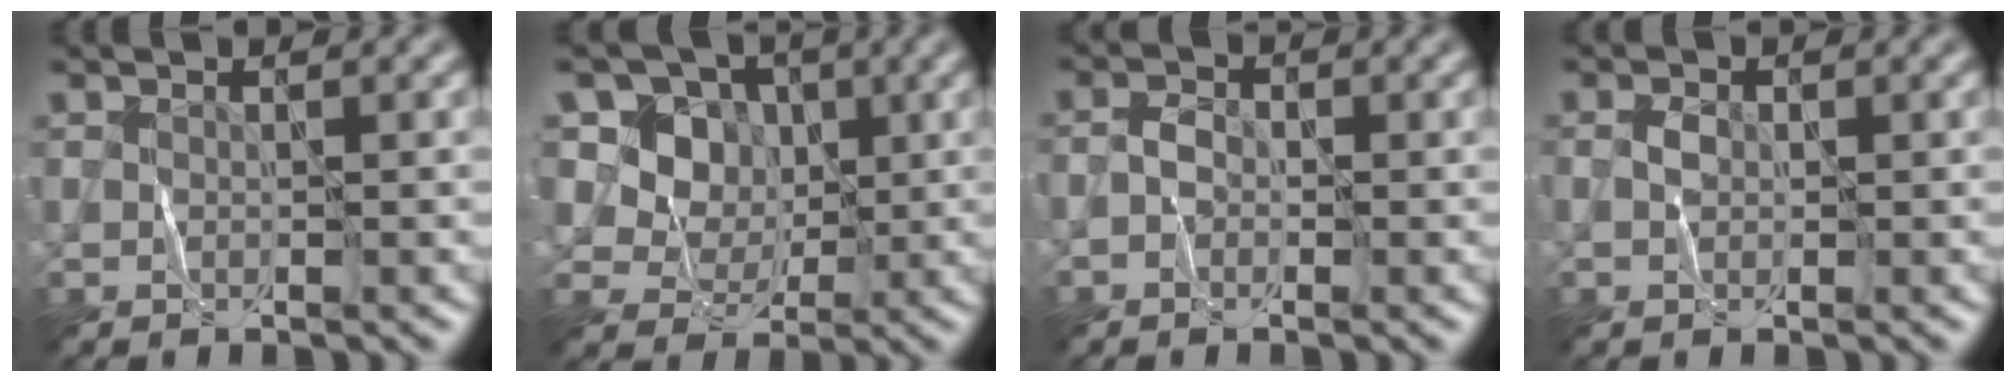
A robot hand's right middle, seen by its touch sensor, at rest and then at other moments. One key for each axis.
{"total": 9.7, "fx": 3.8, "fy": 8.0, "fz": 3.9, "tx": -0.091, "ty": 0.007, "tz": 0.067}
{"total": 1.4, "fx": -0.7, "fy": 0.9, "fz": 0.8, "tx": -0.014, "ty": 0.006, "tz": -0.017}
{"total": 1.1, "fx": 0.0, "fy": 0.8, "fz": 0.7, "tx": -0.016, "ty": 0.003, "tz": -0.002}